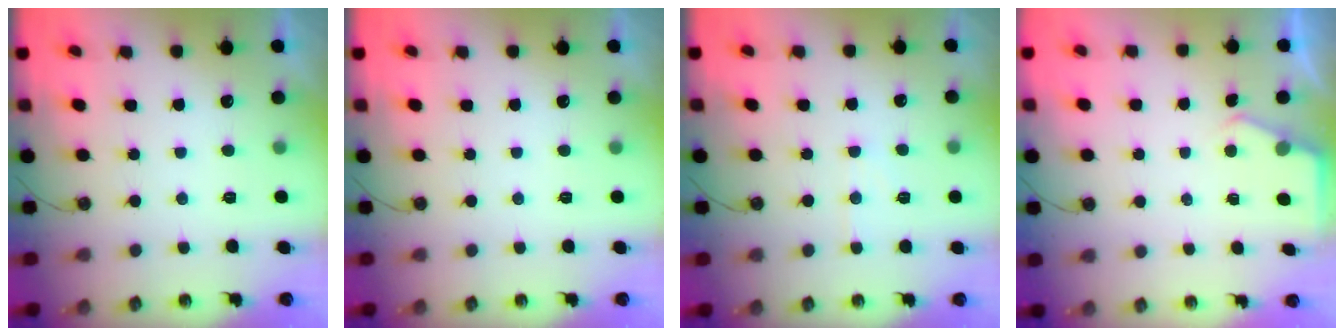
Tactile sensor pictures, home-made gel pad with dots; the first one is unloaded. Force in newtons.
{"total": 0.0}
{"total": 5.3, "press": 5.3, "slide": 0.4}
{"total": 2.3, "press": 2.3, "slide": 0.3}